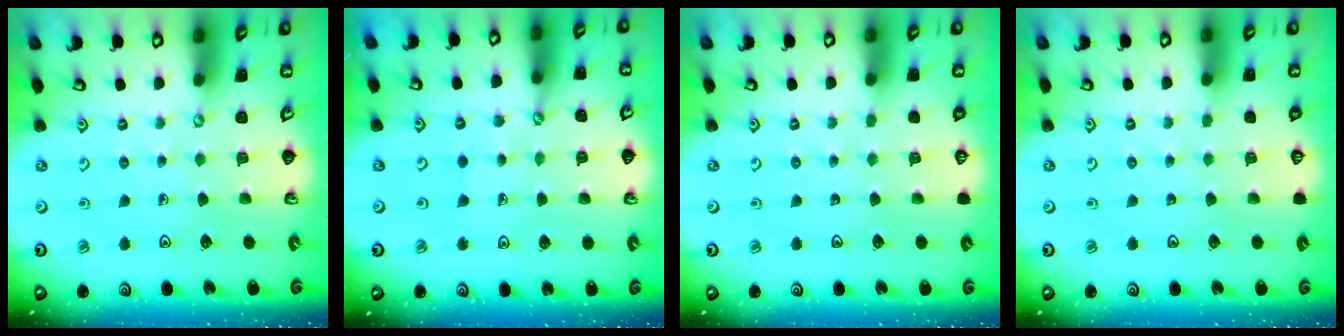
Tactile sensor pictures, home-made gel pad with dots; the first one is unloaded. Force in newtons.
{"total": 0.6, "press": 0.6, "slide": 0.1}
{"total": 0.0}
{"total": 0.0}